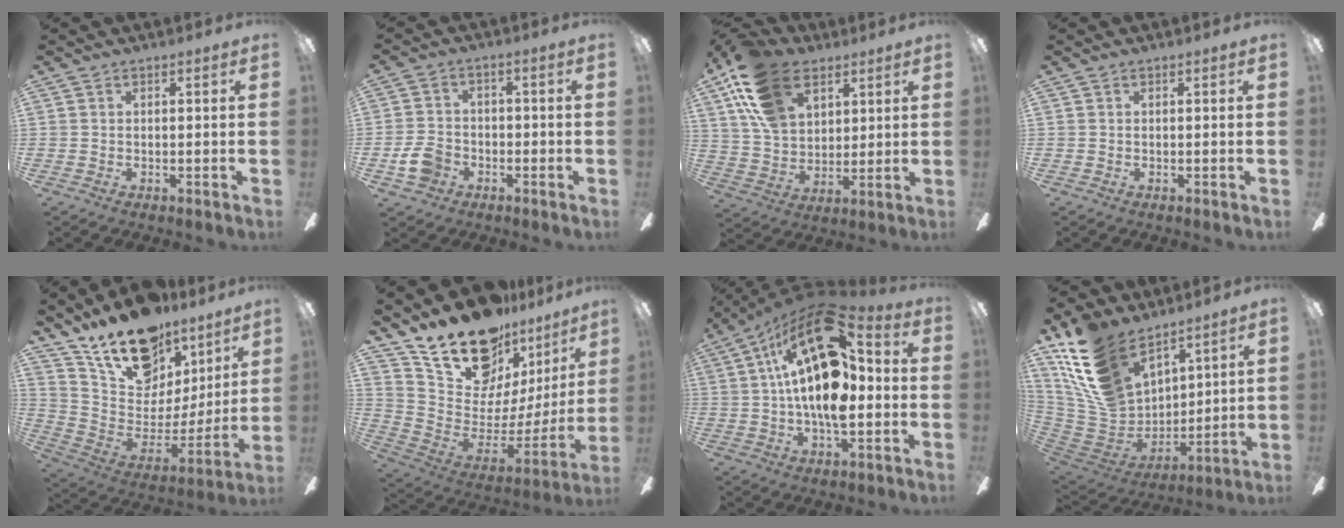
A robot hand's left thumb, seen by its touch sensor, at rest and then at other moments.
{"total": 7.0, "force": [-2.8, 5.4, 3.5], "torque": [-0.089, 0.016, -0.054]}
{"total": 18.7, "force": [10.0, 12.1, 10.3], "torque": [-0.210, -0.025, 0.187]}
{"total": 0.0}
{"total": 18.3, "force": [14.9, 8.6, 6.2], "torque": [-0.122, -0.117, 0.271]}
{"total": 21.2, "force": [16.7, 9.7, 8.7], "torque": [-0.154, -0.123, 0.313]}
{"total": 23.7, "force": [5.0, 11.5, 20.1], "torque": [-0.361, -0.029, 0.077]}
{"total": 19.7, "force": [12.7, 11.5, 9.6], "torque": [-0.231, -0.065, 0.242]}